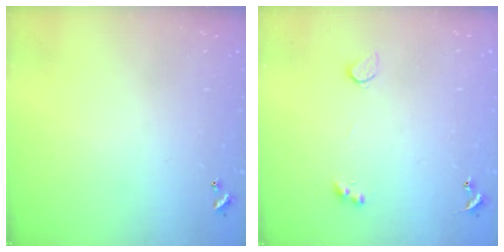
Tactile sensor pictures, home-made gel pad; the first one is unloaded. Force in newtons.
{"total": 2.1, "press": 1.9, "slide": 1.0}